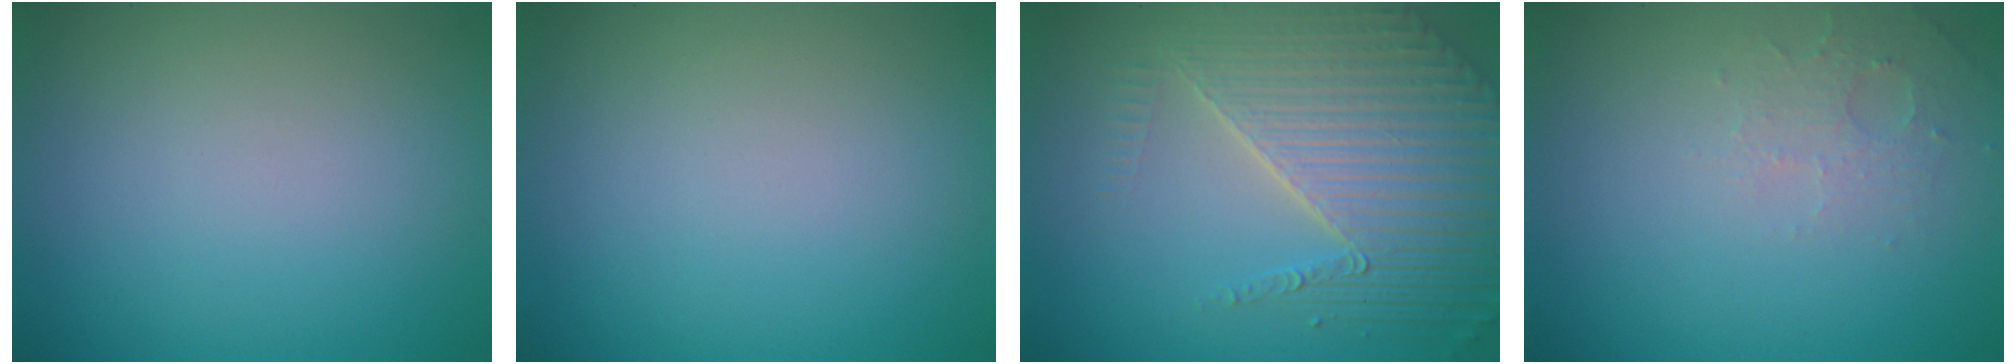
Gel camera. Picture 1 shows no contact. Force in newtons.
{"total": 0.0}
{"total": 6.2, "press": 5.1, "slide": 3.5}
{"total": 1.8, "press": 1.7, "slide": 0.4}